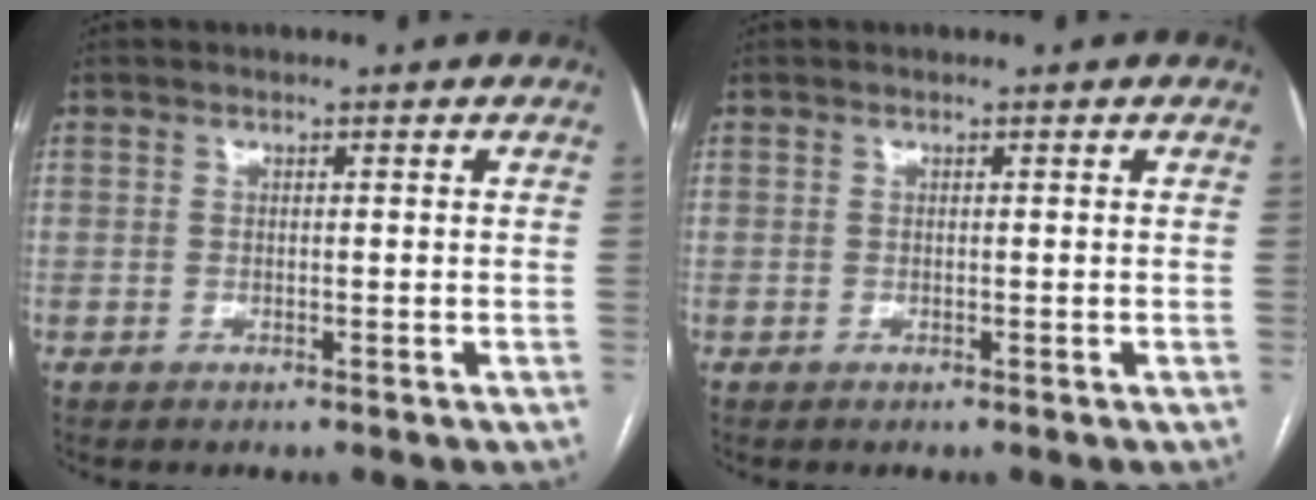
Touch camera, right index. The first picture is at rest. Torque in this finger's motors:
{"motor_torque": [0.00, 0.00, 0.01, 0.00]}